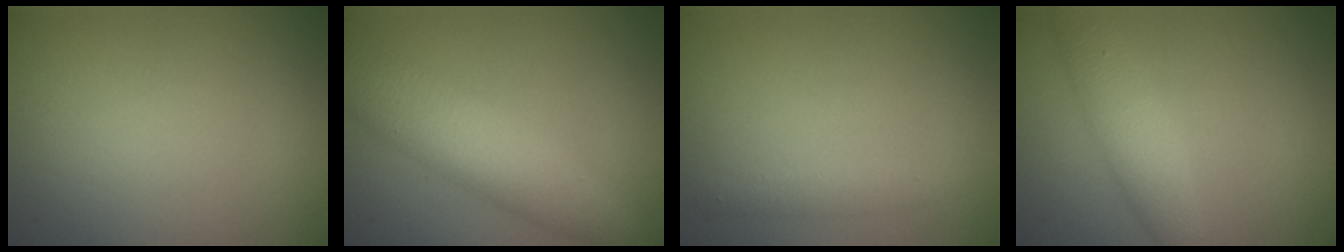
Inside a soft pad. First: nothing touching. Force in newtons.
{"total": 5.3, "press": 5.3, "slide": 0.1}
{"total": 1.3, "press": 1.3, "slide": 0.0}
{"total": 3.0, "press": 3.0, "slide": 0.1}